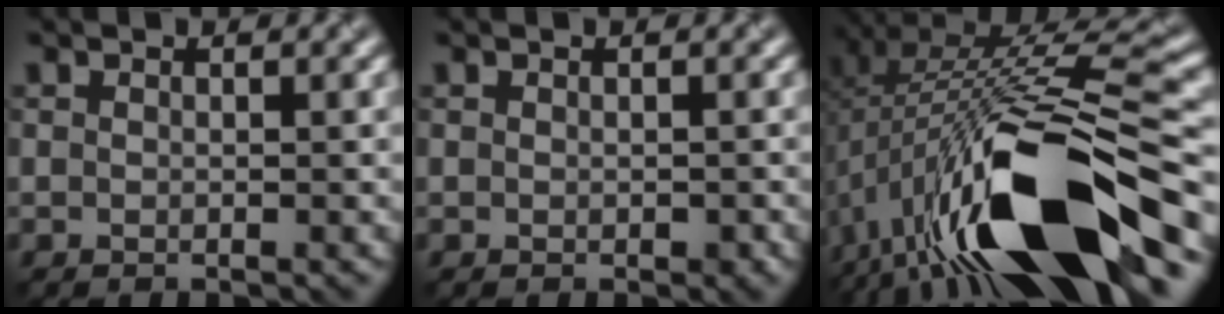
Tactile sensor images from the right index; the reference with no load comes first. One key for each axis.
{"total": 0.6, "fx": -0.4, "fy": 0.4, "fz": 0.3, "tx": -0.005, "ty": -0.002, "tz": -0.001}
{"total": 16.7, "fx": -5.8, "fy": 6.2, "fz": 14.4, "tx": -0.241, "ty": 0.009, "tz": -0.094}